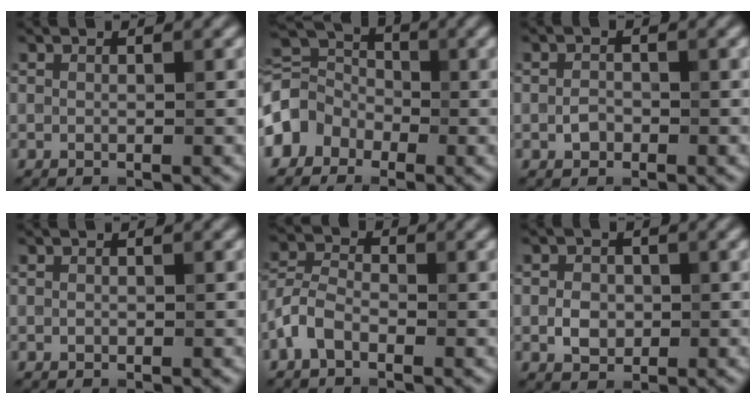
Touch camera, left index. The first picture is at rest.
{"total": 4.6, "force": [-2.0, 3.7, 1.9], "torque": [-0.032, 0.017, -0.058]}
{"total": 1.3, "force": [-0.5, 1.0, 0.7], "torque": [-0.012, 0.000, -0.012]}
{"total": 0.0}
{"total": 3.0, "force": [-1.7, 1.7, 1.8], "torque": [-0.036, 0.008, -0.047]}
{"total": 2.3, "force": [-0.4, 1.9, 1.3], "torque": [-0.020, -0.001, -0.011]}